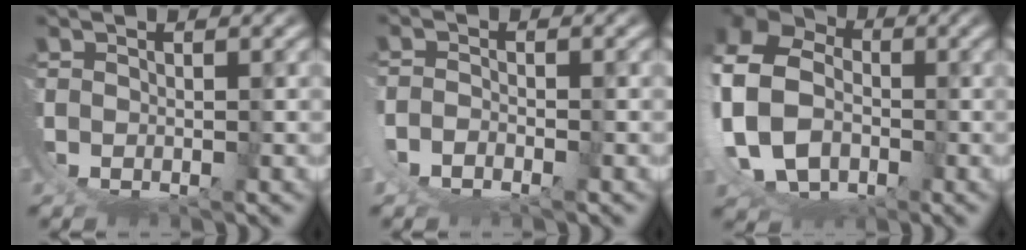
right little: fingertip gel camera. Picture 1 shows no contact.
{"total": 1.3, "force": [-0.8, 0.2, 1.0], "torque": [-0.023, -0.004, -0.017]}
{"total": 13.4, "force": [1.3, 11.0, 7.6], "torque": [-0.165, -0.018, 0.011]}